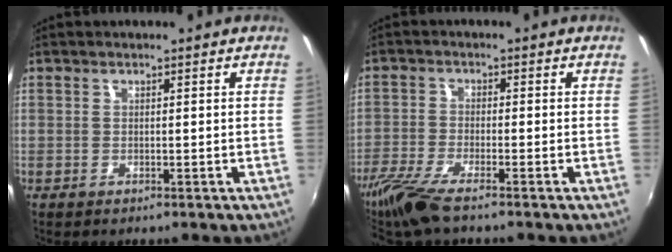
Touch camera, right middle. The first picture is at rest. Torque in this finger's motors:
{"motor_torque": [1.09, -0.92, 0.39, 0.11]}